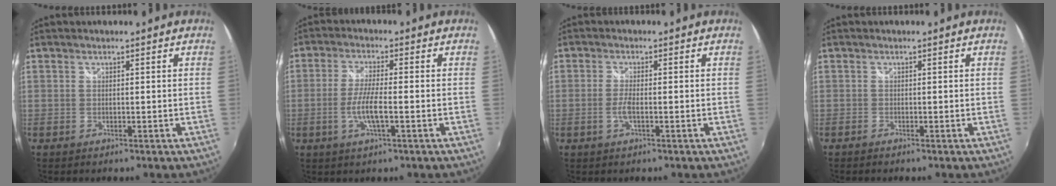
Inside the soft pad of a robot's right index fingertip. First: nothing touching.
{"total": 6.0, "force": [-1.7, 0.8, 5.7], "torque": [-0.118, -0.006, -0.034]}
{"total": 2.7, "force": [-0.9, 0.3, 2.5], "torque": [-0.055, -0.003, -0.018]}
{"total": 0.6, "force": [-0.6, 0.1, 0.2], "torque": [-0.005, -0.003, -0.013]}